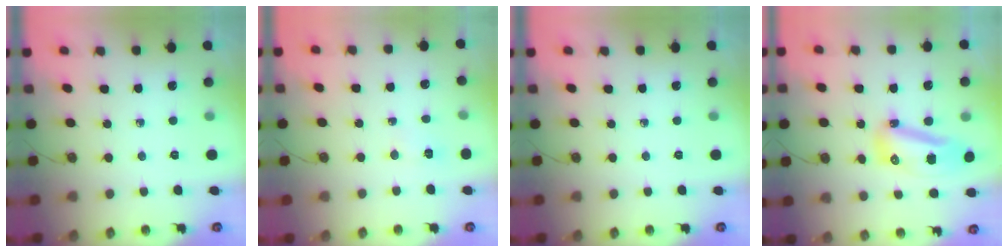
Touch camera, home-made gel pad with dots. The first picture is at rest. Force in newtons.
{"total": 2.9, "press": 2.7, "slide": 1.0}
{"total": 0.0}
{"total": 15.3, "press": 13.8, "slide": 6.6}